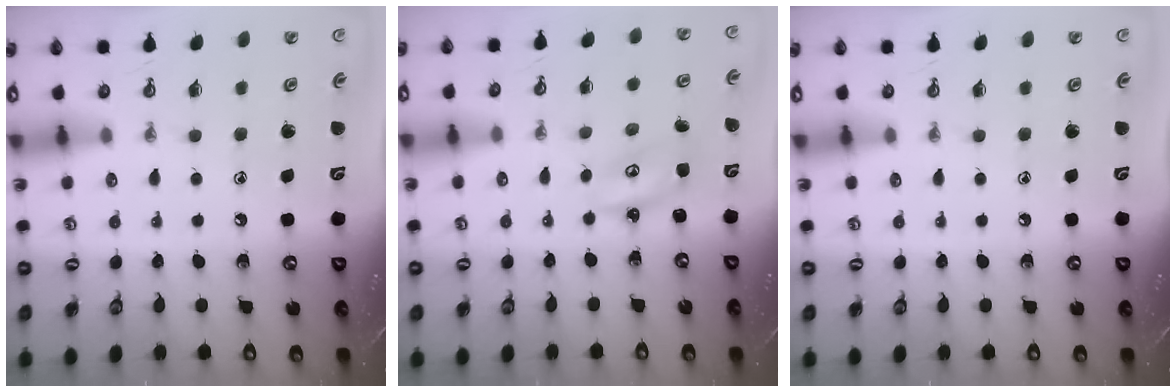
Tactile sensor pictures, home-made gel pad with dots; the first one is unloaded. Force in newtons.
{"total": 3.0, "press": 3.0, "slide": 0.2}
{"total": 0.0}